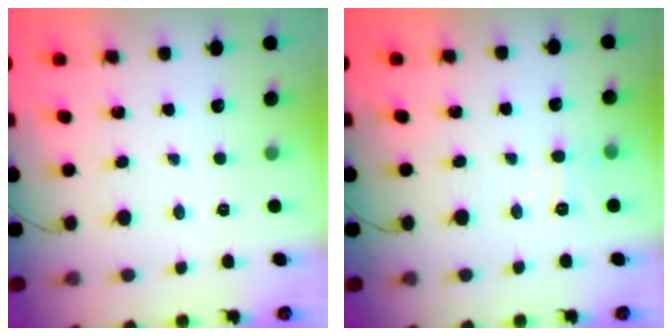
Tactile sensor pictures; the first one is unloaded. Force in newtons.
{"total": 5.9, "press": 5.7, "slide": 1.6}